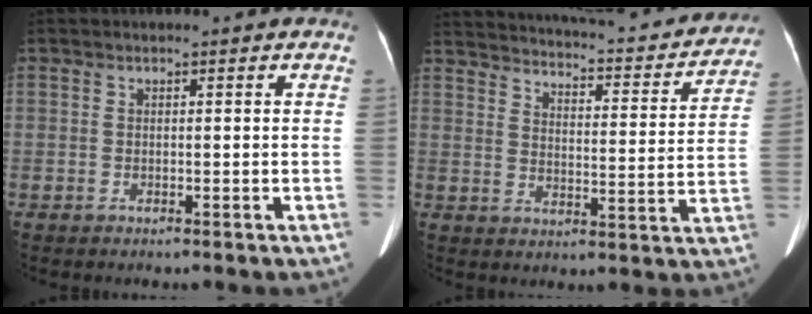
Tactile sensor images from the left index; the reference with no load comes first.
{"total": 23.6, "force": [21.0, 5.0, 9.4], "torque": [-0.142, -0.028, 0.259]}